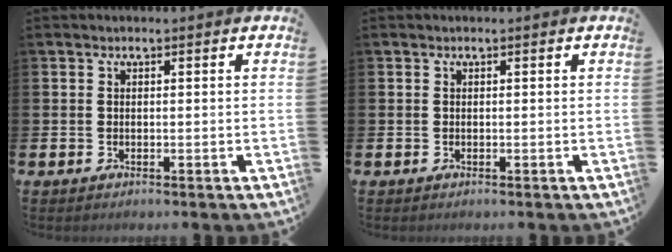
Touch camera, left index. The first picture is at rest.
{"total": 0.0}